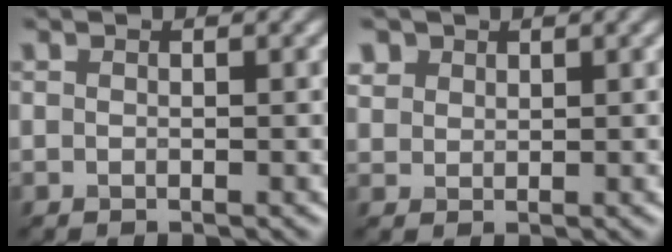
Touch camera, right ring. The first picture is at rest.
{"total": 1.2, "force": [0.7, 0.0, -1.0], "torque": [-0.008, 0.004, 0.040]}